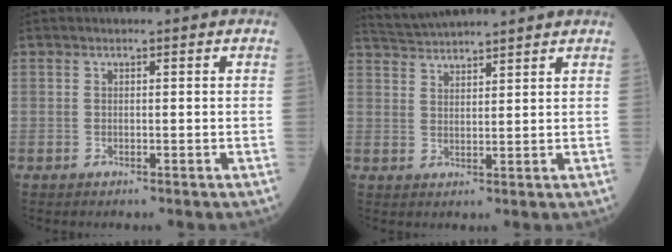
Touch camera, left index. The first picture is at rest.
{"total": 7.2, "force": [6.9, -0.3, 2.0], "torque": [-0.045, 0.034, 0.116]}